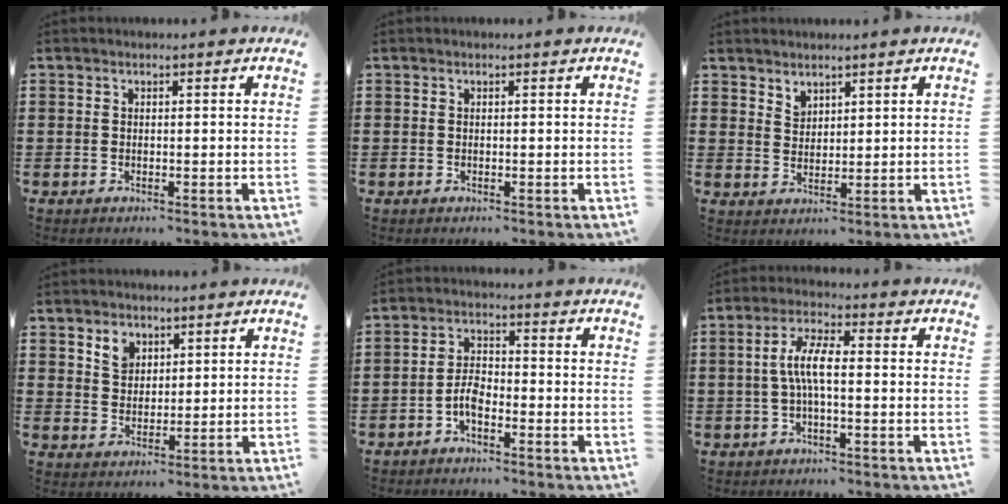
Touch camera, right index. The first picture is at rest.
{"total": 0.0}
{"total": 2.3, "force": [2.1, 1.0, 0.0], "torque": [-0.004, 0.000, 0.042]}
{"total": 3.8, "force": [2.5, 2.7, 1.2], "torque": [-0.026, 0.006, 0.046]}
{"total": 4.0, "force": [-2.0, 1.8, 2.9], "torque": [-0.072, 0.003, -0.045]}
{"total": 5.7, "force": [-0.4, 1.5, 5.5], "torque": [-0.121, -0.001, -0.016]}